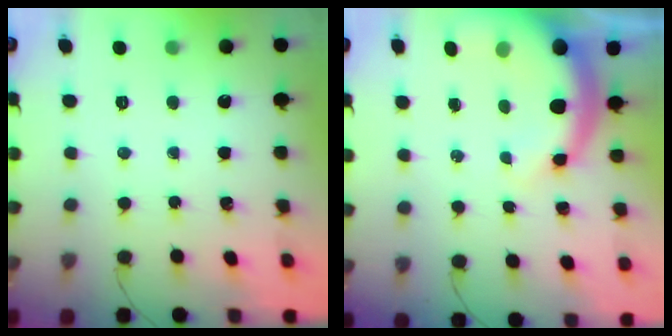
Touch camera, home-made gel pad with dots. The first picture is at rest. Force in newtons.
{"total": 11.7, "press": 11.5, "slide": 2.3}